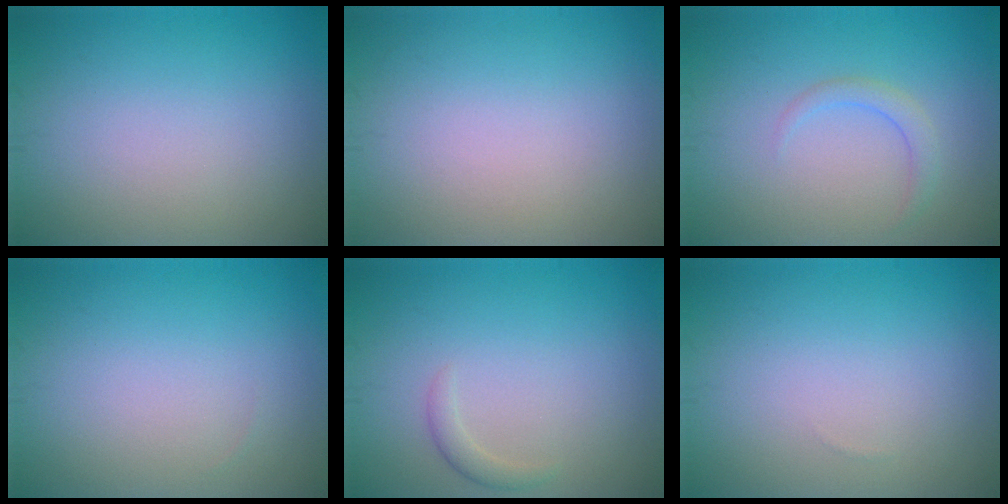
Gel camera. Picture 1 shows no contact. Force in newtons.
{"total": 0.0}
{"total": 1.5, "press": 1.5, "slide": 0.1}
{"total": 0.0}
{"total": 1.1, "press": 1.1, "slide": 0.0}
{"total": 0.0}